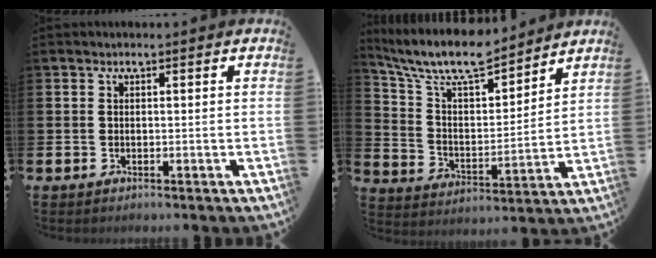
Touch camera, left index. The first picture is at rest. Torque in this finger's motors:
{"motor_torque": [1.10, -1.04, 0.50, 0.21]}